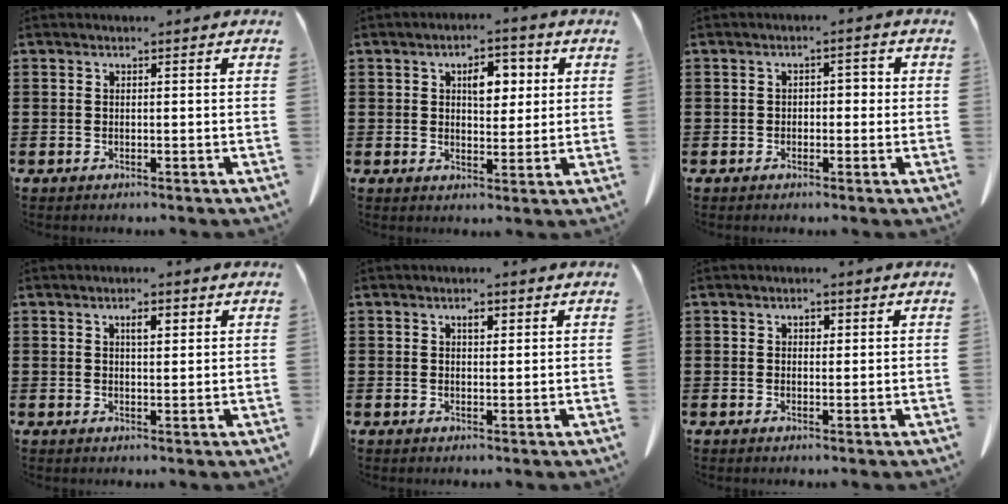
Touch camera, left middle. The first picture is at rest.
{"total": 5.1, "force": [1.8, 2.9, 3.8], "torque": [-0.050, 0.001, 0.022]}
{"total": 2.7, "force": [-0.8, 2.2, 1.3], "torque": [-0.027, 0.007, -0.026]}
{"total": 2.5, "force": [1.0, 0.7, 2.1], "torque": [-0.035, 0.002, 0.014]}
{"total": 1.6, "force": [0.8, 0.7, 1.2], "torque": [-0.018, 0.002, 0.012]}
{"total": 1.2, "force": [0.4, 0.8, 0.8], "torque": [-0.010, 0.004, 0.005]}